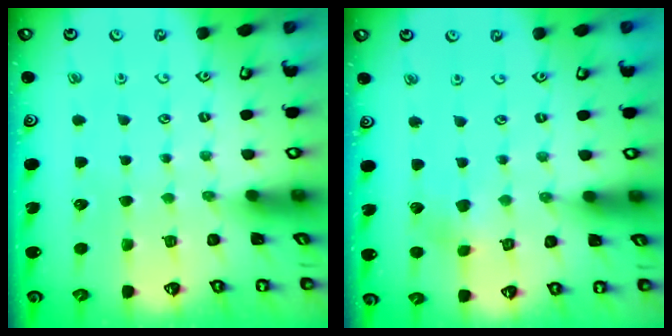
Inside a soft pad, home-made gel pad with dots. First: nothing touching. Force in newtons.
{"total": 4.1, "press": 4.1, "slide": 0.6}